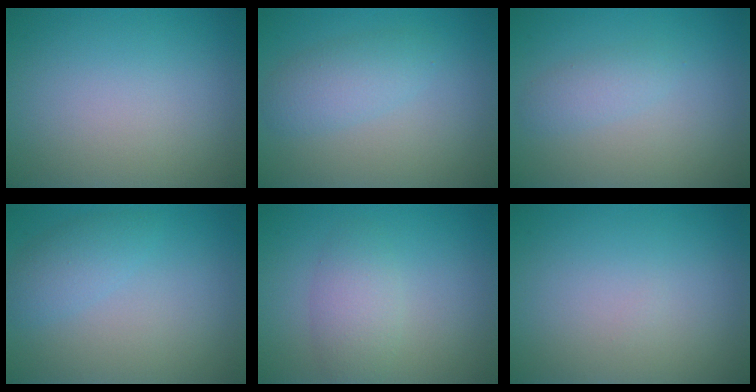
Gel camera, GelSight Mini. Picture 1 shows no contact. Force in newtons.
{"total": 2.7, "press": 2.7, "slide": 0.1}
{"total": 1.5, "press": 1.5, "slide": 0.1}
{"total": 2.2, "press": 2.2, "slide": 0.2}
{"total": 2.8, "press": 2.8, "slide": 0.2}
{"total": 0.0}